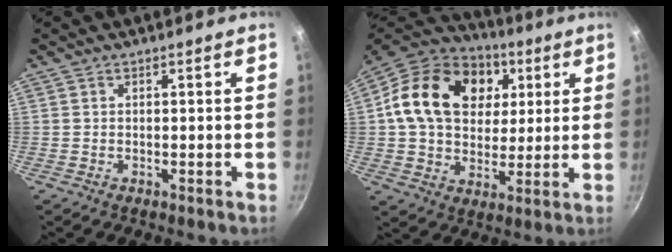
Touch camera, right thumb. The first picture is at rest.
{"total": 22.8, "force": [5.8, 17.0, 14.1], "torque": [-0.224, 0.010, 0.093]}